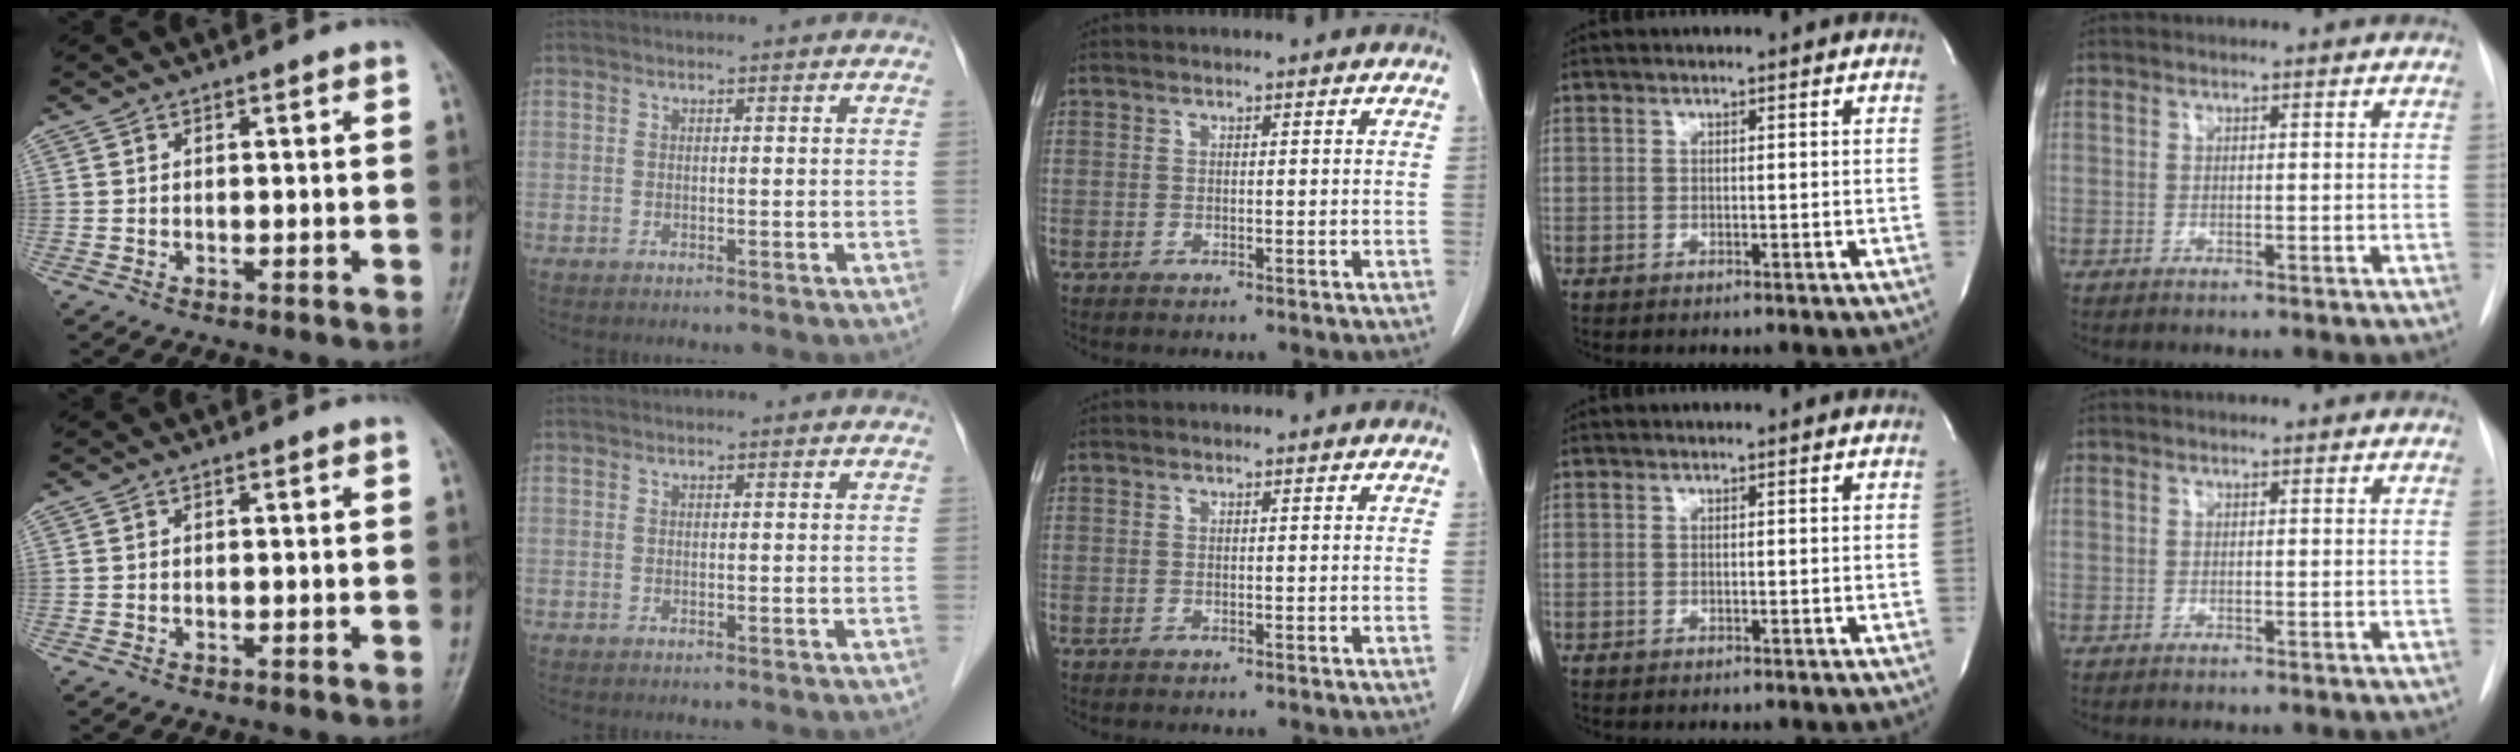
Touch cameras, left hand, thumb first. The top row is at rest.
{}